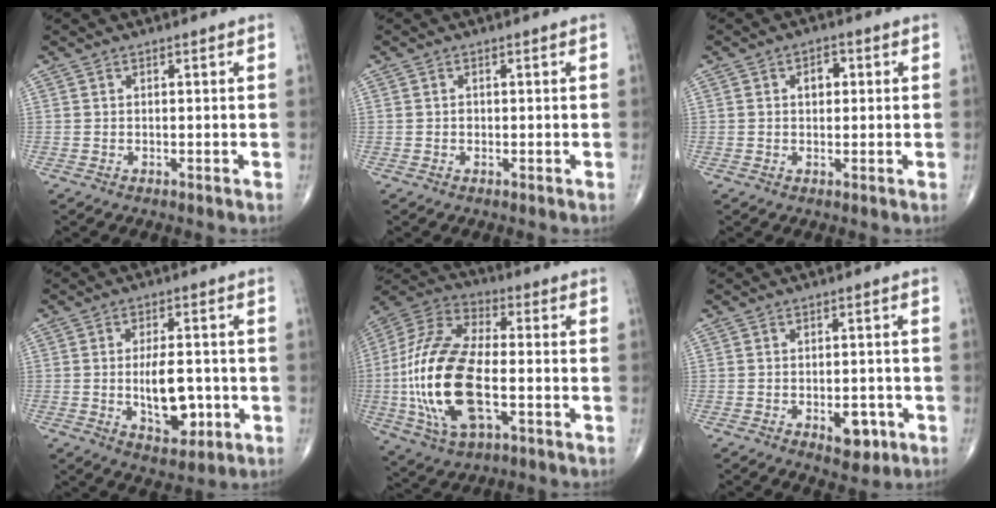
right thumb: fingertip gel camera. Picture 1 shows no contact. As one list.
[{"total": 0.7, "force": [-0.1, 0.6, 0.4], "torque": [-0.005, 0.002, -0.002]}, {"total": 3.3, "force": [0.6, 2.2, 2.3], "torque": [-0.025, 0.008, 0.007]}, {"total": 9.8, "force": [-1.5, 5.0, 8.3], "torque": [-0.112, 0.003, -0.015]}, {"total": 23.0, "force": [-3.8, 10.8, 19.9], "torque": [-0.433, 0.013, -0.065]}, {"total": 5.4, "force": [-2.1, 2.9, 4.0], "torque": [-0.037, 0.006, -0.022]}]